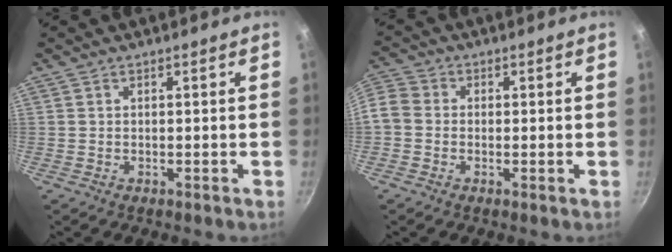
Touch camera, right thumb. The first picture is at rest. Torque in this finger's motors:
{"motor_torque": [0.15, 0.15, -0.18, -0.78, -0.09]}